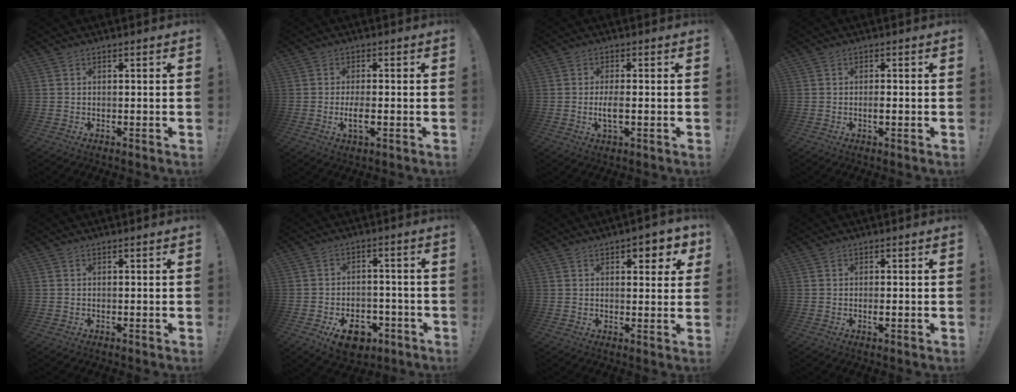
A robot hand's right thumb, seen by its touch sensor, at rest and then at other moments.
{"total": 4.6, "force": [-1.3, 1.2, 4.2], "torque": [-0.086, -0.009, -0.027]}
{"total": 4.4, "force": [-0.8, 1.2, 4.1], "torque": [-0.088, -0.010, -0.020]}
{"total": 1.9, "force": [-0.6, 0.6, 1.8], "torque": [-0.022, 0.000, -0.012]}
{"total": 0.0}
{"total": 10.6, "force": [-5.8, 6.6, 6.0], "torque": [-0.069, 0.044, -0.094]}
{"total": 4.4, "force": [2.2, 2.0, 3.3], "torque": [-0.033, -0.011, 0.032]}
{"total": 1.3, "force": [-0.2, 0.2, 1.2], "torque": [-0.015, -0.005, -0.004]}